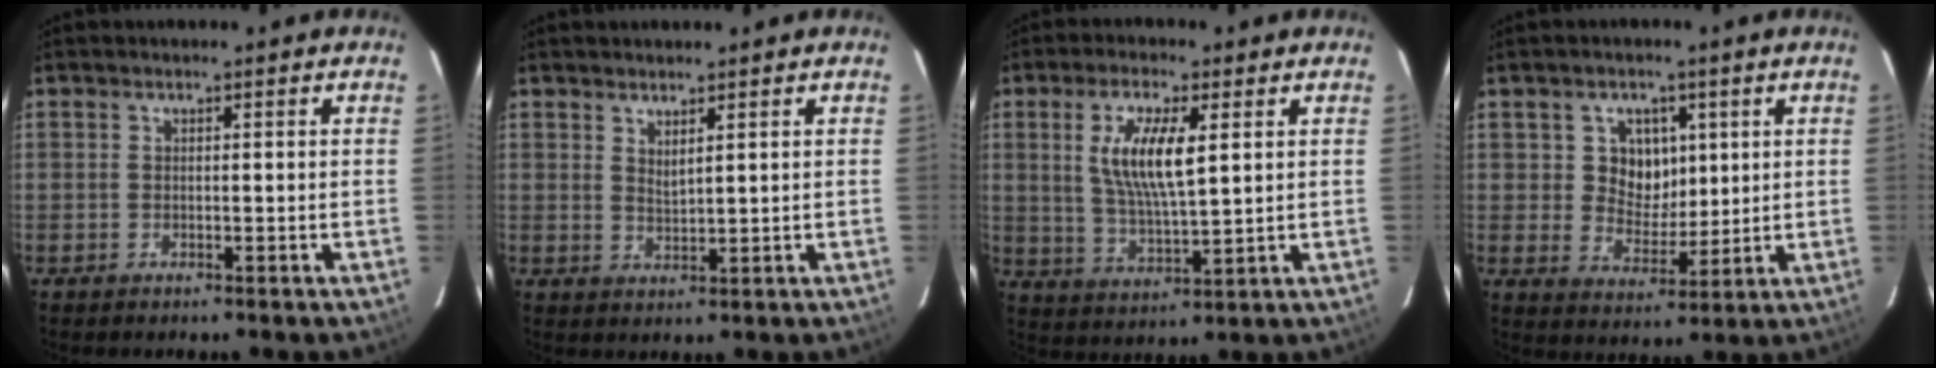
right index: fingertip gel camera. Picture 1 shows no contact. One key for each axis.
{"total": 2.2, "fx": 1.6, "fy": 0.4, "fz": 1.5, "tx": -0.026, "ty": -0.003, "tz": 0.027}
{"total": 10.1, "fx": 2.8, "fy": 2.7, "fz": 9.3, "tx": -0.179, "ty": 0.000, "tz": 0.056}
{"total": 6.9, "fx": 2.0, "fy": 6.0, "fz": 2.7, "tx": -0.044, "ty": 0.006, "tz": 0.042}